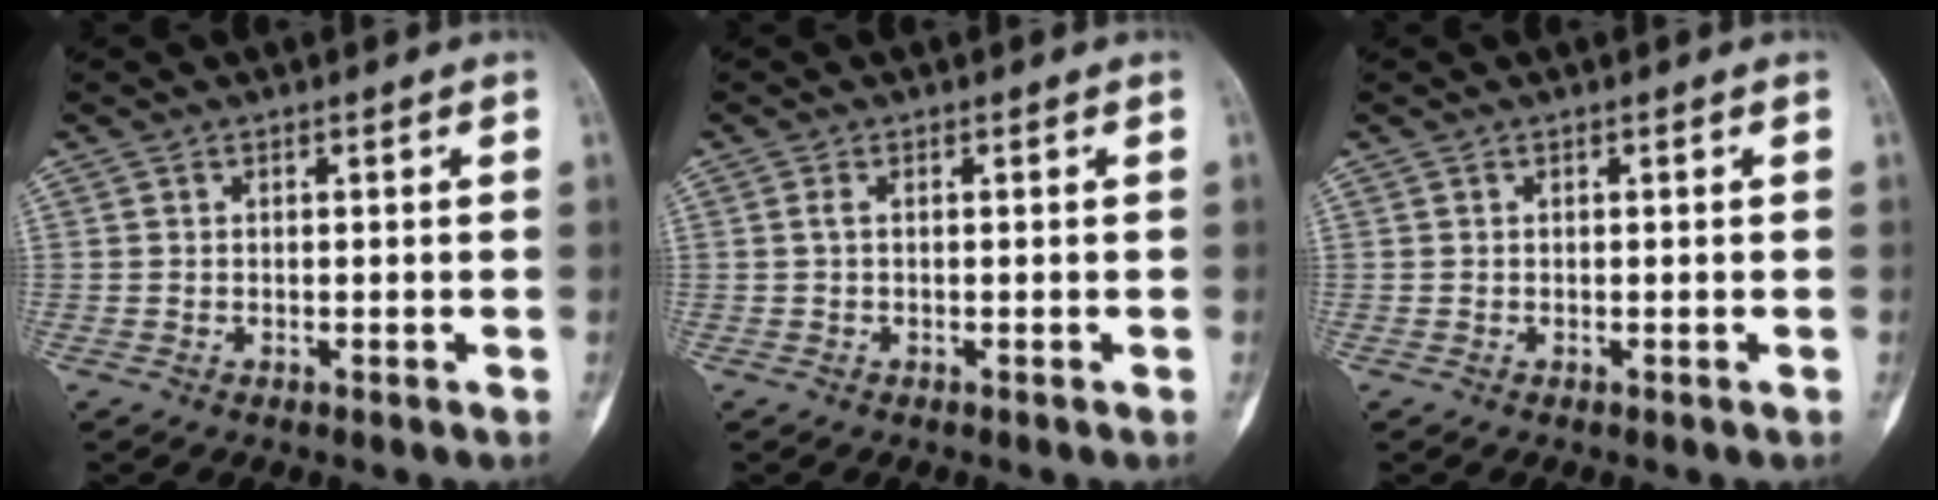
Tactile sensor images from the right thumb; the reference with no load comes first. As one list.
[{"total": 0.8, "force": [0.0, 0.2, 0.7], "torque": [-0.019, -0.001, -0.001]}, {"total": 0.0}]